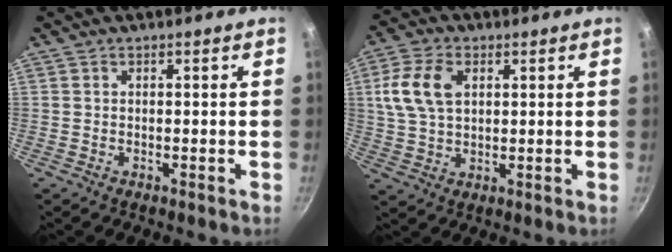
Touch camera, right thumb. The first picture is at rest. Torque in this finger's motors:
{"motor_torque": [-0.82, 1.02, 0.18, -0.07, 0.10]}